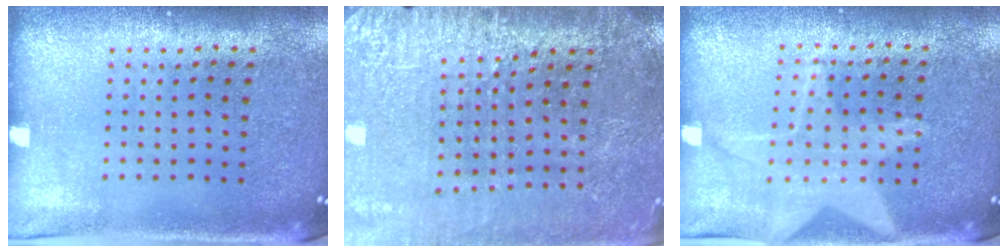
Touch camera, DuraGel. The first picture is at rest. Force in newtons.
{"total": 2.9, "press": 2.9, "slide": 0.3}
{"total": 1.3, "press": 1.3, "slide": 0.3}